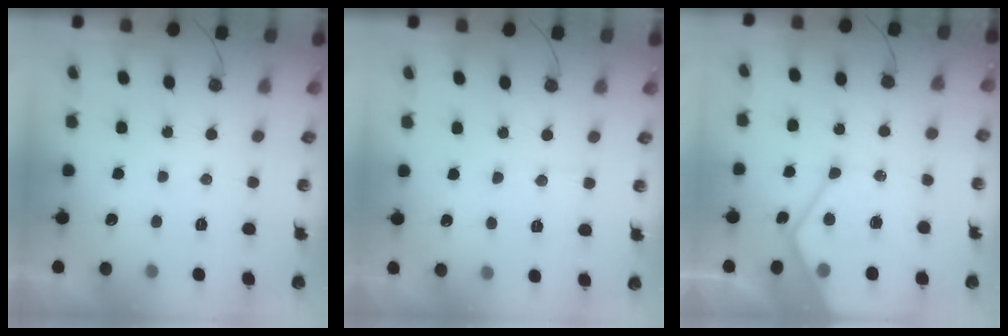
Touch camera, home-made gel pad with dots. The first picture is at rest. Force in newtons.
{"total": 6.8, "press": 6.8, "slide": 0.7}
{"total": 14.8, "press": 14.7, "slide": 1.1}